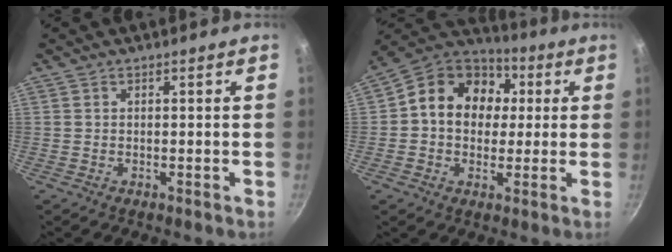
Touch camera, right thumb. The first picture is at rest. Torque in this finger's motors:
{"motor_torque": [-0.14, 0.59, 0.09, 0.10, 0.07]}